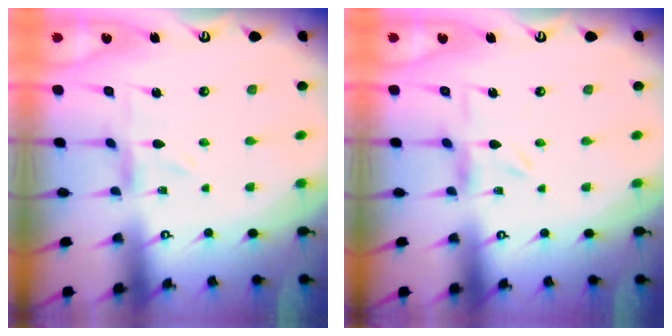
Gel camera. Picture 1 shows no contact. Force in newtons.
{"total": 2.6, "press": 2.5, "slide": 0.4}